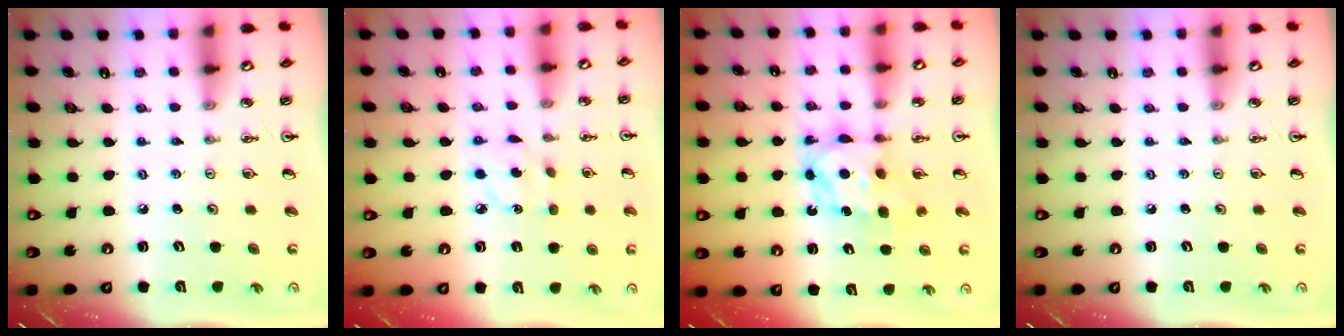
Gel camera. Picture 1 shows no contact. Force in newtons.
{"total": 3.9, "press": 3.9, "slide": 0.3}
{"total": 6.4, "press": 6.4, "slide": 0.5}
{"total": 0.0}